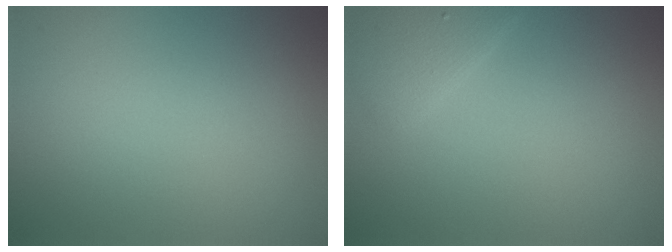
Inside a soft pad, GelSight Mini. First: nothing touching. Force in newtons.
{"total": 1.8, "press": 1.8, "slide": 0.1}